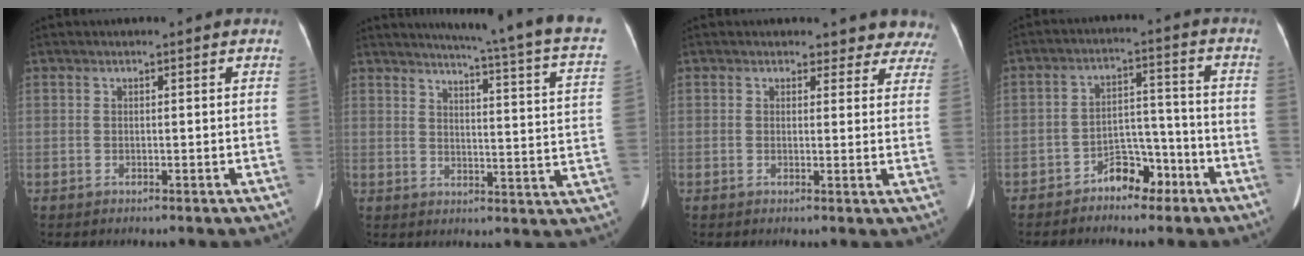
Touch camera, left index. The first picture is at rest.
{"total": 20.2, "force": [17.3, -0.9, 10.4], "torque": [-0.144, -0.068, 0.193]}
{"total": 7.4, "force": [6.7, 3.1, -0.2], "torque": [0.054, -0.009, 0.035]}
{"total": 6.0, "force": [-4.2, 3.2, 2.9], "torque": [-0.045, 0.025, -0.068]}